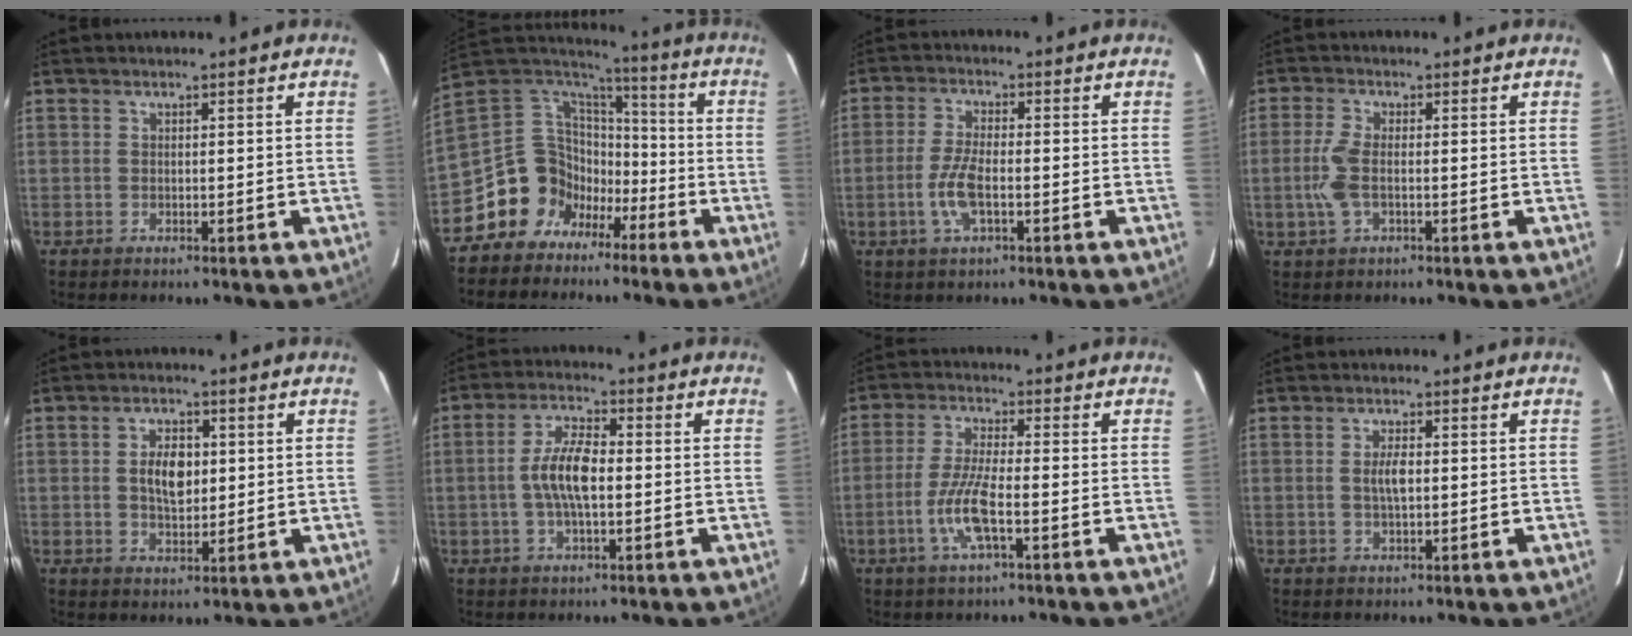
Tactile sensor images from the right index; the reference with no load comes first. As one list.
[{"total": 14.4, "force": [-7.7, 11.5, 4.1], "torque": [-0.105, 0.036, -0.140]}, {"total": 6.3, "force": [-2.0, 2.2, 5.6], "torque": [-0.123, 0.000, -0.039]}, {"total": 5.2, "force": [-0.8, 2.0, 4.7], "torque": [-0.107, 0.001, -0.018]}, {"total": 6.2, "force": [0.8, 3.5, 5.0], "torque": [-0.091, 0.007, 0.016]}, {"total": 7.6, "force": [-0.5, 2.3, 7.2], "torque": [-0.144, 0.008, -0.011]}, {"total": 8.1, "force": [-2.9, 1.3, 7.5], "torque": [-0.156, -0.004, -0.058]}, {"total": 3.0, "force": [0.1, 1.1, 2.8], "torque": [-0.052, 0.001, 0.002]}]